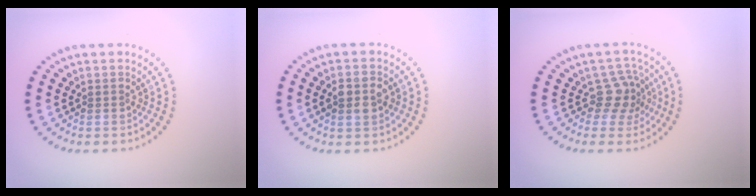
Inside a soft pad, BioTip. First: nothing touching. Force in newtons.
{"total": 2.5, "press": 2.4, "slide": 0.5}
{"total": 2.9, "press": 2.2, "slide": 1.8}